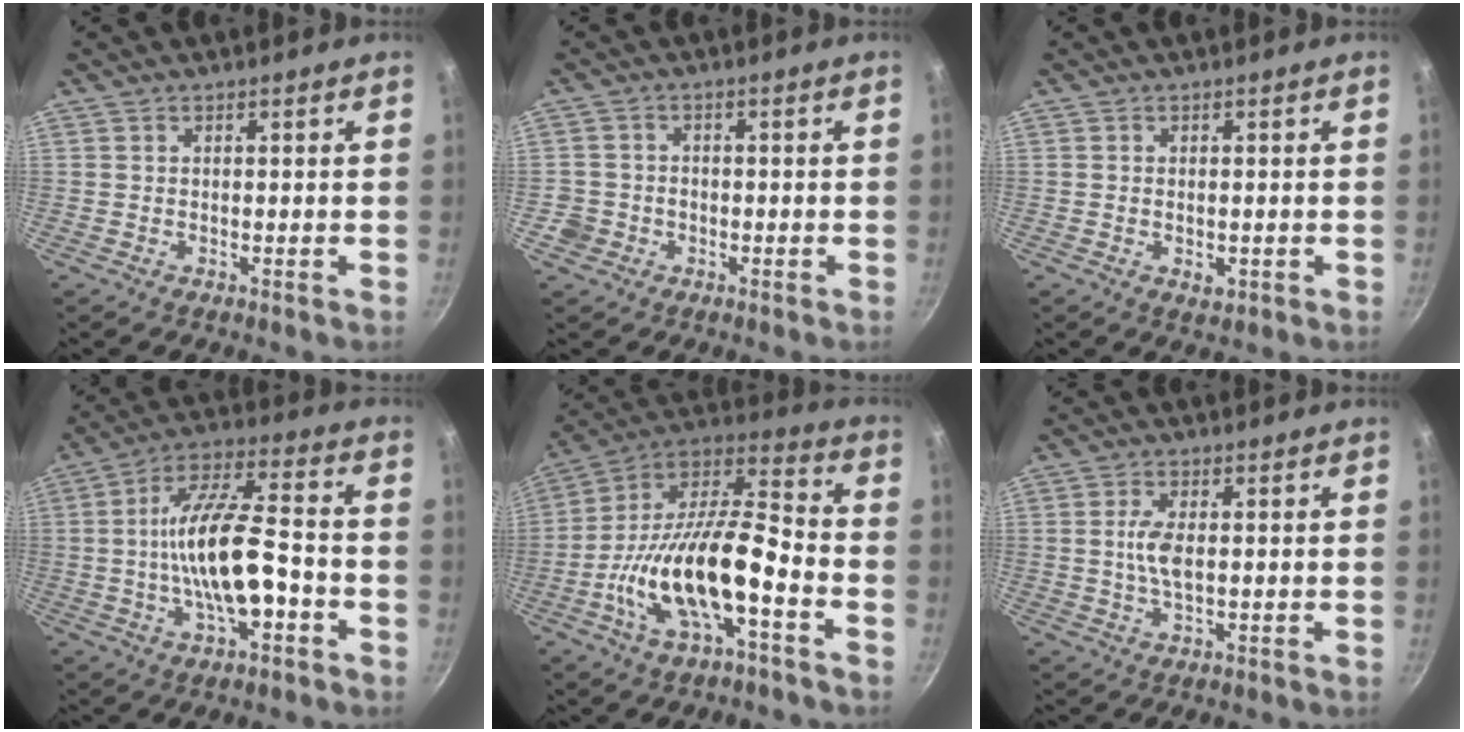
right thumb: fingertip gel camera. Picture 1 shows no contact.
{"total": 3.6, "force": [-1.3, 3.3, 0.8], "torque": [-0.001, 0.023, -0.022]}
{"total": 2.3, "force": [-0.5, 1.4, 1.7], "torque": [-0.025, -0.004, -0.006]}
{"total": 16.2, "force": [-3.4, 6.3, 14.6], "torque": [-0.247, 0.039, -0.066]}
{"total": 20.8, "force": [-6.9, 7.9, 17.9], "torque": [-0.322, 0.048, -0.137]}
{"total": 4.8, "force": [0.3, 2.1, 4.3], "torque": [-0.092, 0.000, 0.003]}